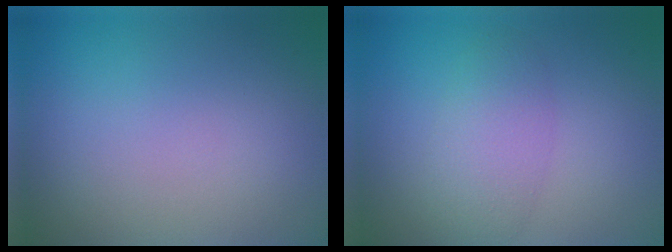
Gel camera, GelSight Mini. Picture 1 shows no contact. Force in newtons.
{"total": 3.2, "press": 3.2, "slide": 0.0}